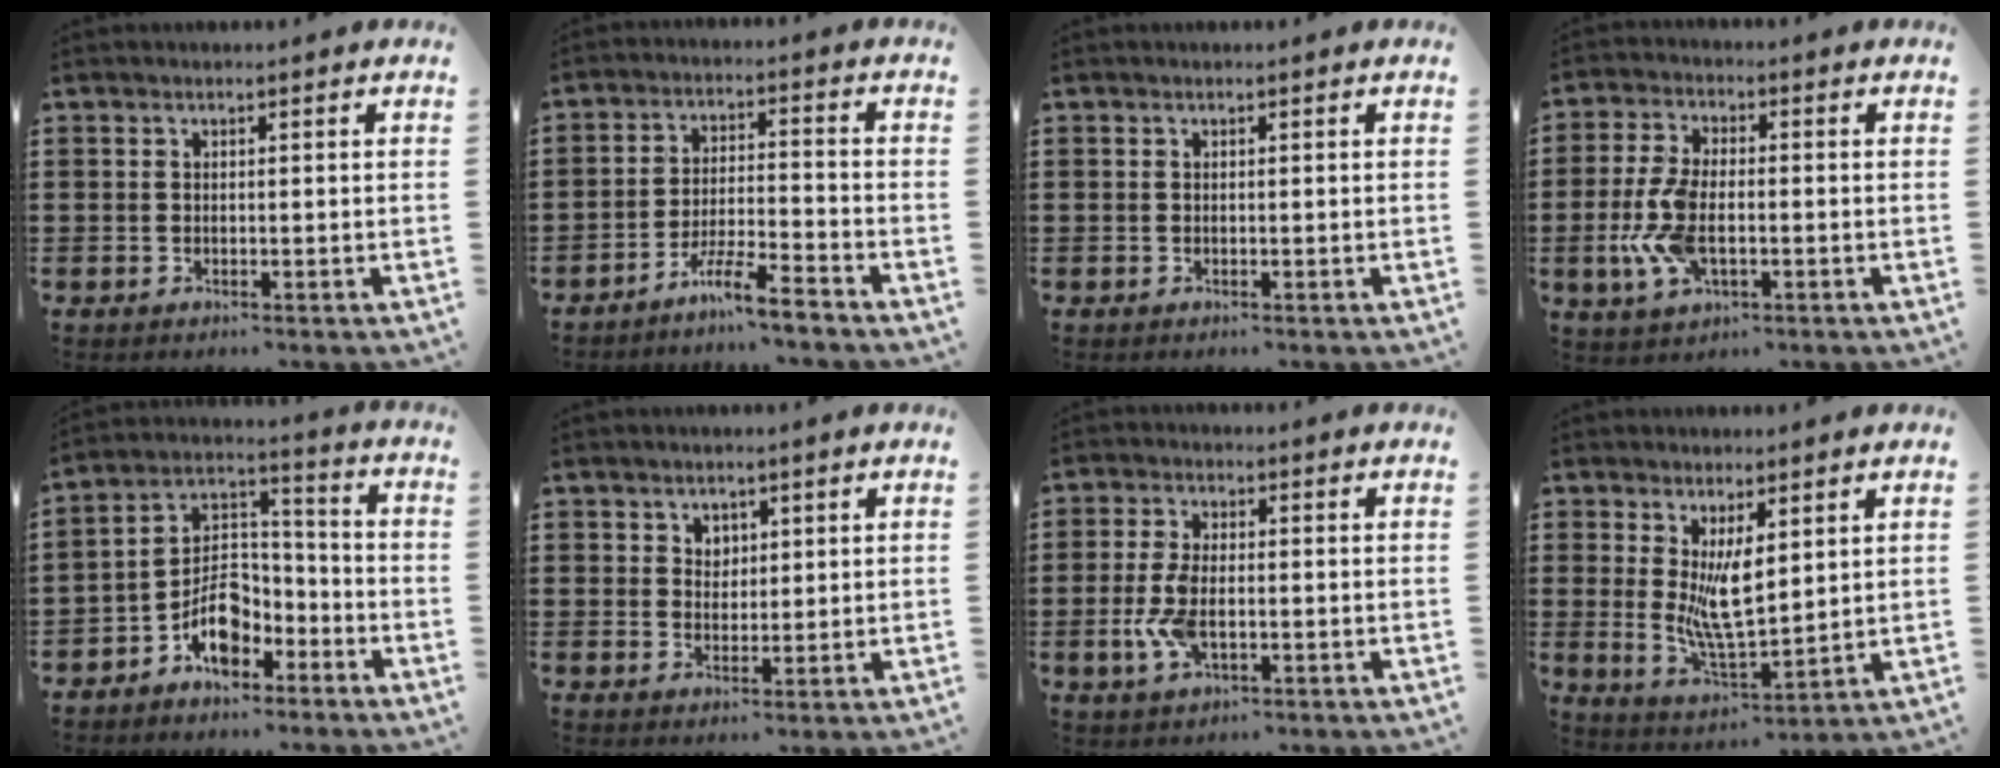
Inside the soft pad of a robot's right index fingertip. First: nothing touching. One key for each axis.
{"total": 5.9, "fx": -5.1, "fy": -0.1, "fz": 2.9, "tx": -0.064, "ty": -0.005, "tz": -0.098}
{"total": 0.0}
{"total": 8.4, "fx": -1.8, "fy": 4.0, "fz": 7.2, "tx": -0.171, "ty": -0.006, "tz": -0.039}
{"total": 7.8, "fx": -4.6, "fy": 4.7, "fz": 4.3, "tx": -0.086, "ty": 0.015, "tz": -0.088}
{"total": 2.3, "fx": 1.5, "fy": 1.7, "fz": 0.4, "tx": -0.013, "ty": 0.008, "tz": 0.027}
{"total": 7.0, "fx": -1.6, "fy": 3.2, "fz": 6.1, "tx": -0.146, "ty": -0.006, "tz": -0.037}
{"total": 7.2, "fx": 1.9, "fy": 2.8, "fz": 6.3, "tx": -0.112, "ty": -0.011, "tz": 0.033}